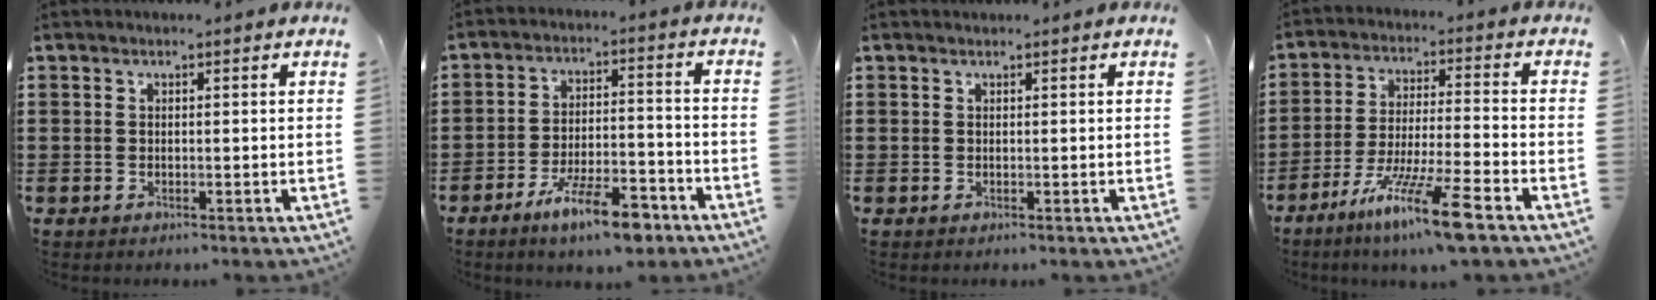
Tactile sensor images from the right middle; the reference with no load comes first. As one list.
[{"total": 9.6, "force": [-6.9, 2.3, 6.3], "torque": [-0.112, 0.012, -0.127]}, {"total": 0.0}, {"total": 11.7, "force": [-7.9, 0.5, 8.6], "torque": [-0.165, -0.003, -0.151]}]